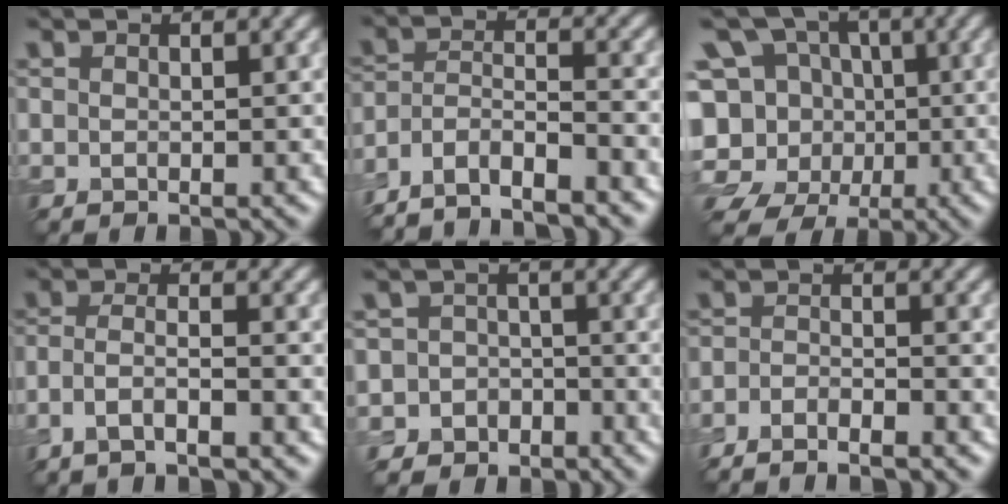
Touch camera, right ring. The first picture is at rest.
{"total": 6.5, "force": [-5.8, 1.3, 2.6], "torque": [-0.048, -0.003, -0.106]}
{"total": 9.2, "force": [-2.0, 8.3, 3.2], "torque": [-0.067, 0.021, -0.051]}
{"total": 3.0, "force": [-2.0, 0.6, 2.2], "torque": [-0.043, 0.006, -0.048]}
{"total": 5.2, "force": [-2.9, 4.3, -0.2], "torque": [0.037, -0.001, -0.066]}
{"total": 3.4, "force": [-2.9, 0.5, 1.7], "torque": [-0.034, -0.002, -0.056]}